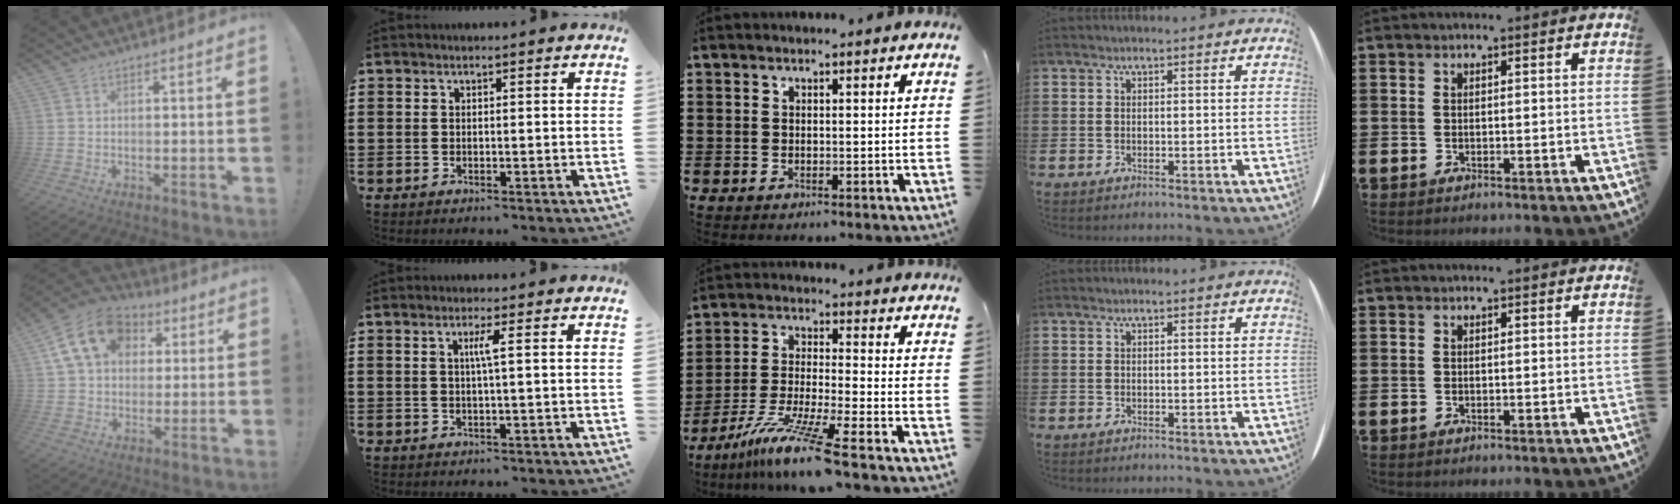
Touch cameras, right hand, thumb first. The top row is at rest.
{"thumb": {"total": 16.9, "force": [5.9, 12.8, 9.4], "torque": [-0.136, -0.007, 0.113]}, "index": {"total": 2.4, "force": [0.4, -0.3, 2.3], "torque": [-0.046, -0.002, 0.002]}, "middle": {"total": 9.7, "force": [-7.4, -0.4, 6.3], "torque": [-0.130, -0.012, -0.149]}}